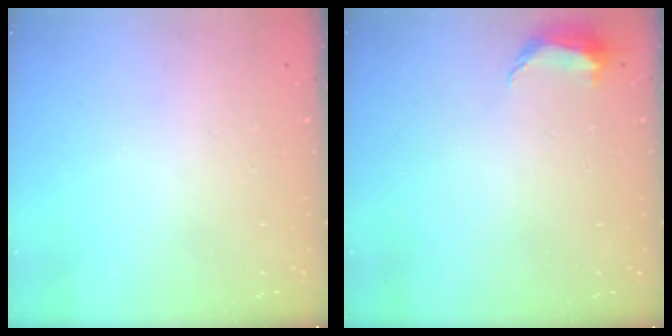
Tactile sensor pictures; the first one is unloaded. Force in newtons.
{"total": 6.3, "press": 6.2, "slide": 1.2}